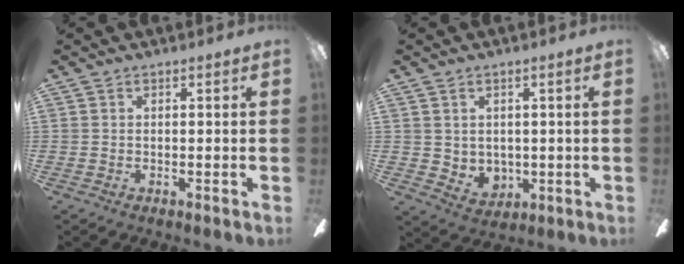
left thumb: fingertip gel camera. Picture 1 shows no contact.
{"total": 4.4, "force": [2.1, 3.7, 0.9], "torque": [-0.013, -0.012, 0.043]}